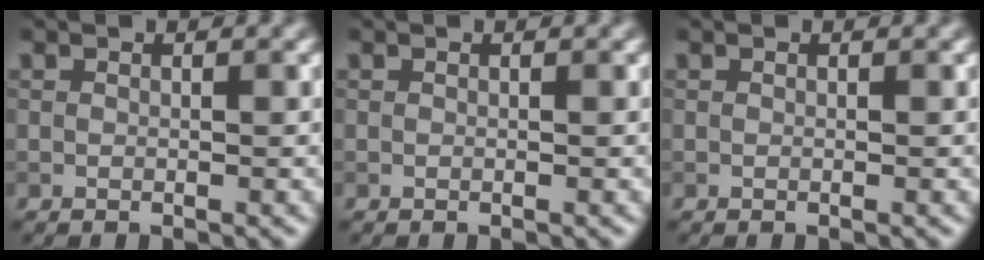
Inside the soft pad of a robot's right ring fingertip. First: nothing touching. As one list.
[{"total": 0.0}, {"total": 0.0}]